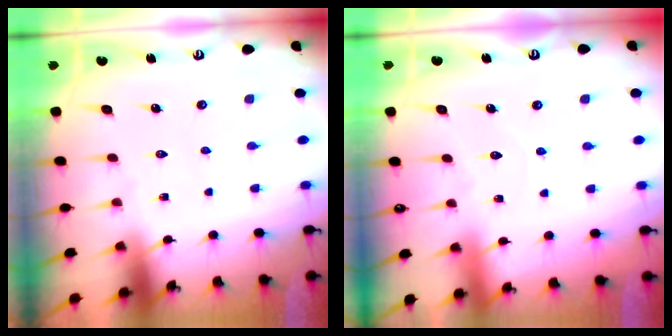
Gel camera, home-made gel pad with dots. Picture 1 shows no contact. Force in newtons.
{"total": 4.2, "press": 4.2, "slide": 0.4}